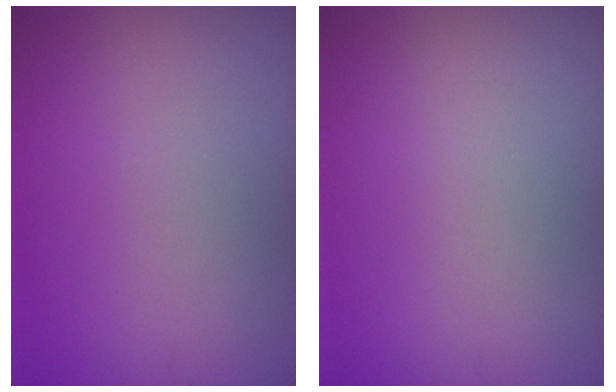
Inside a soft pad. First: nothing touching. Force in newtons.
{"total": 0.0}